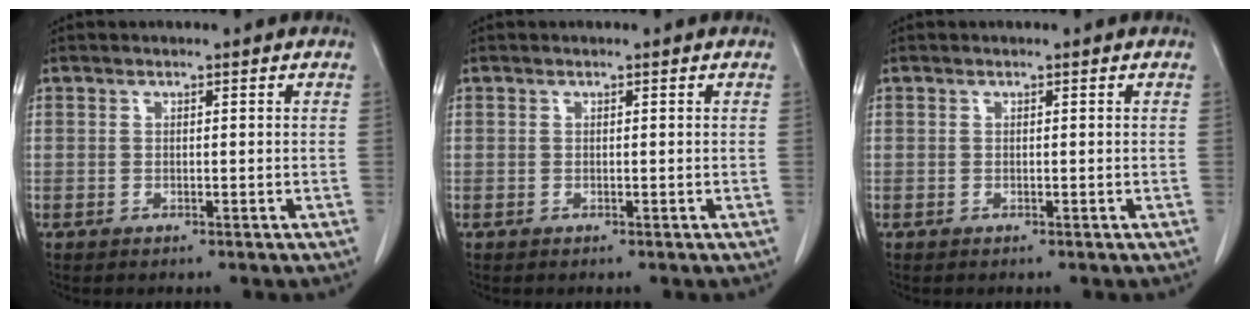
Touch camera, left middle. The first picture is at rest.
{"total": 0.0}
{"total": 0.0}